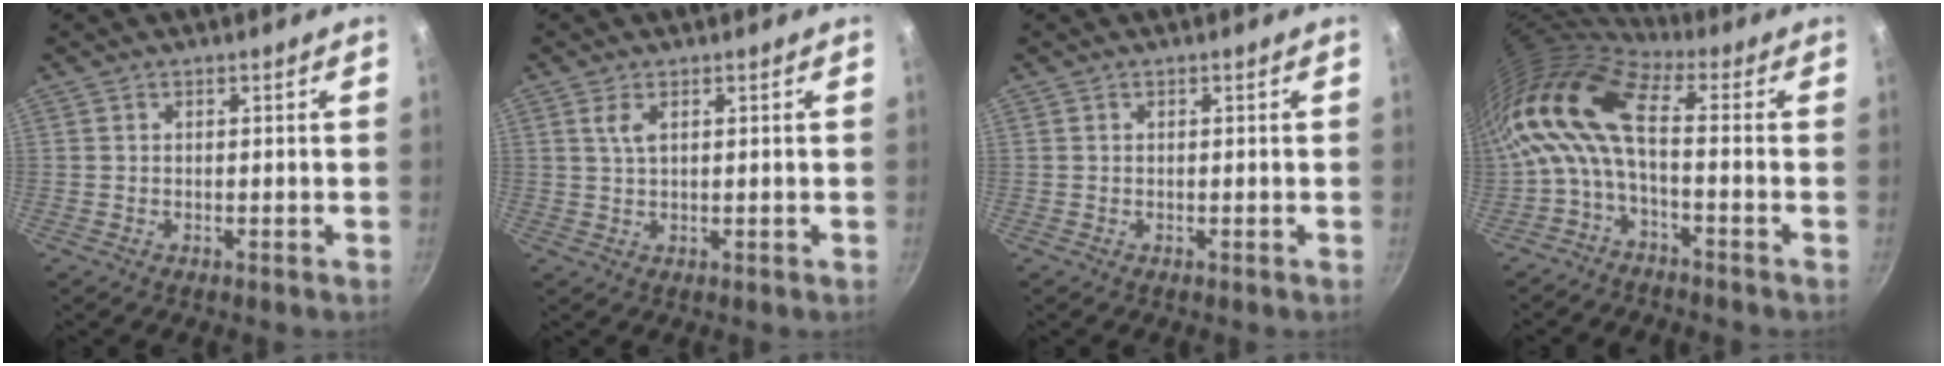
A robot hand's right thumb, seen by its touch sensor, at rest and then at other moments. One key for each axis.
{"total": 2.4, "fx": 0.9, "fy": 0.9, "fz": 2.0, "tx": -0.040, "ty": -0.003, "tz": 0.021}
{"total": 0.0}
{"total": 12.6, "fx": -0.3, "fy": 4.6, "fz": 11.8, "tx": -0.255, "ty": 0.020, "tz": -0.020}